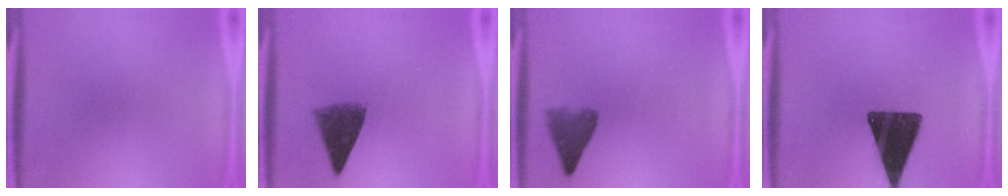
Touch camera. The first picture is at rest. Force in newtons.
{"total": 7.1}
{"total": 4.4}
{"total": 14.9}